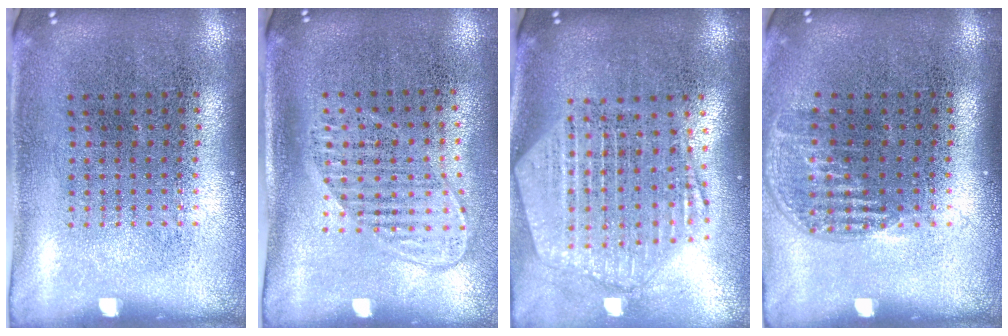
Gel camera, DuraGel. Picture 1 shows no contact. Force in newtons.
{"total": 1.5, "press": 1.2, "slide": 0.8}
{"total": 2.6, "press": 2.2, "slide": 1.3}
{"total": 1.1, "press": 1.0, "slide": 0.6}